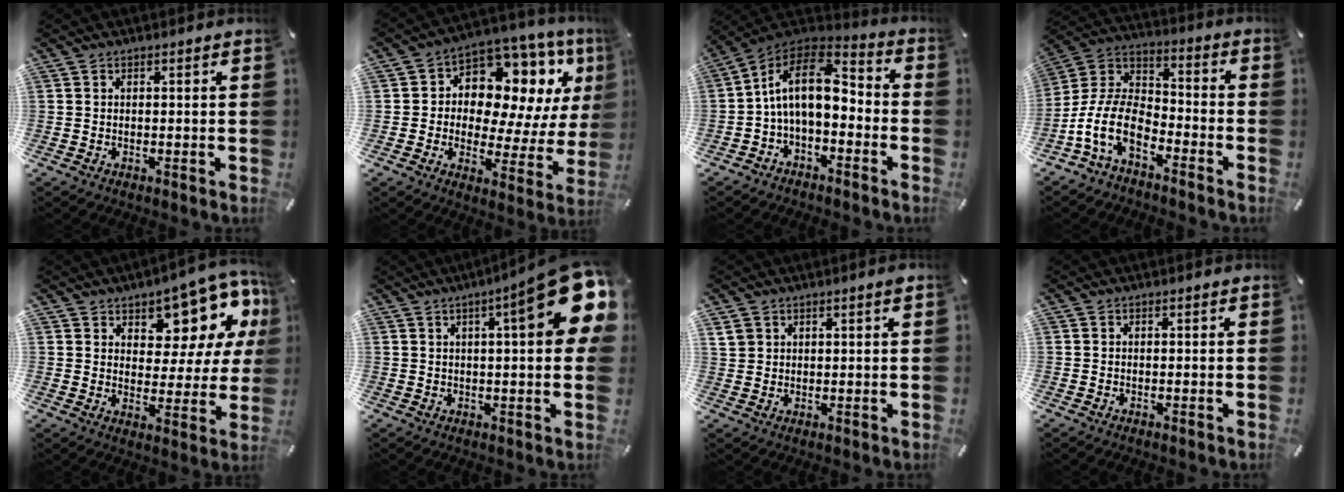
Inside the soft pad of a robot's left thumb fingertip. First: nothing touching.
{"total": 11.8, "force": [6.0, 8.1, 6.2], "torque": [-0.089, -0.069, 0.108]}
{"total": 13.6, "force": [0.8, 7.9, 11.1], "torque": [-0.230, 0.007, 0.009]}
{"total": 12.6, "force": [-7.9, 6.6, 7.4], "torque": [-0.173, 0.017, -0.154]}
{"total": 12.5, "force": [9.4, 6.2, 5.5], "torque": [-0.080, -0.083, 0.161]}
{"total": 18.8, "force": [7.5, 3.6, 16.9], "torque": [-0.235, -0.041, 0.105]}
{"total": 2.5, "force": [1.8, 1.5, 0.9], "torque": [-0.023, 0.002, 0.035]}
{"total": 0.0}